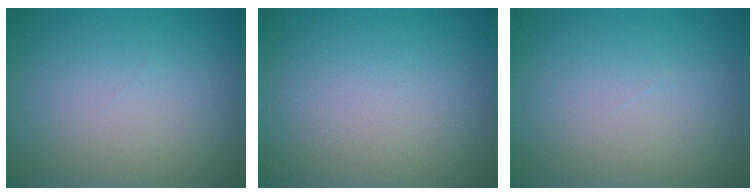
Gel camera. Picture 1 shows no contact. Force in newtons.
{"total": 0.0}
{"total": 0.0}